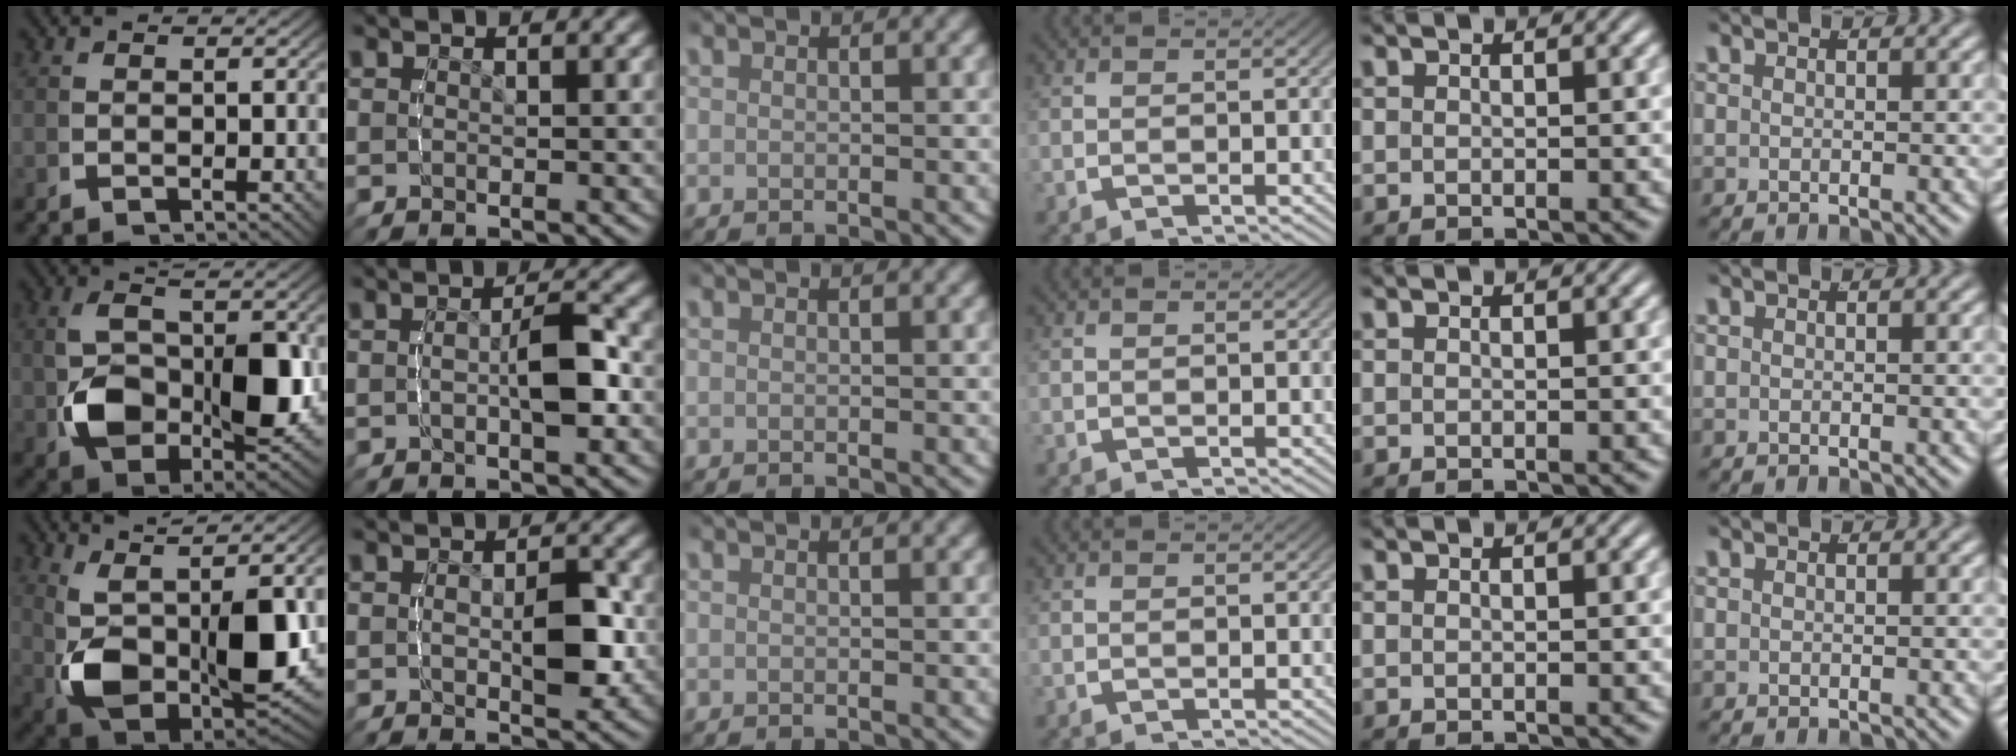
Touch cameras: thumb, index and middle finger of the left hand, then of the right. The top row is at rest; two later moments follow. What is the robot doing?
{"motion": "lift_and_place", "object": "stress ball aka squeeze ball"}